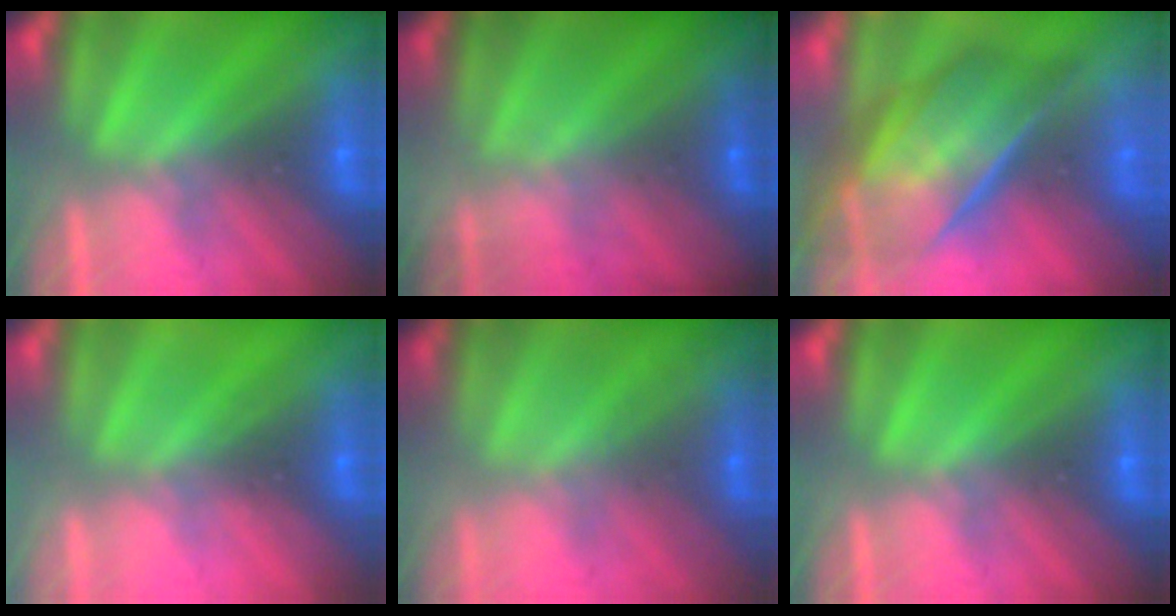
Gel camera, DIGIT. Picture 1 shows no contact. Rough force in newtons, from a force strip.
{"total": 1.7}
{"total": 7.5}
{"total": 2.3}
{"total": 1.7}
{"total": 0.0}